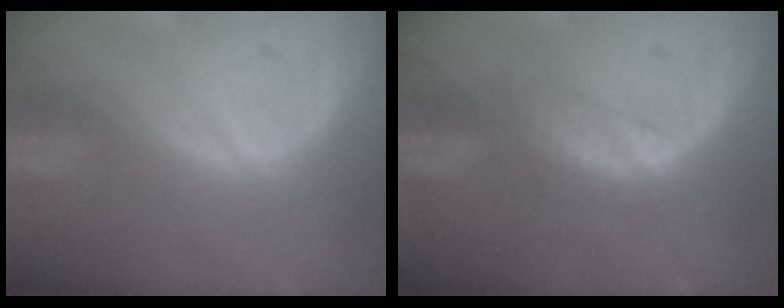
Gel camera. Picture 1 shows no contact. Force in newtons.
{"total": 2.5, "press": 2.4, "slide": 0.3}